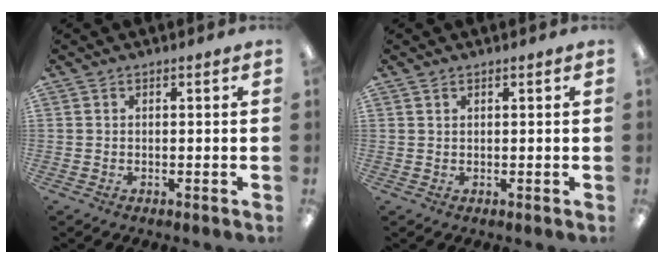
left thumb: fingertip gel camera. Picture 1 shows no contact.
{"total": 0.8, "force": [0.5, 0.3, 0.5], "torque": [-0.011, 0.002, 0.010]}